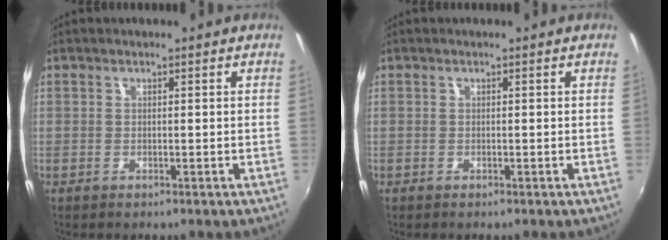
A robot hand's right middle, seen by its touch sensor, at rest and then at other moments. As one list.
[{"total": 0.0}]